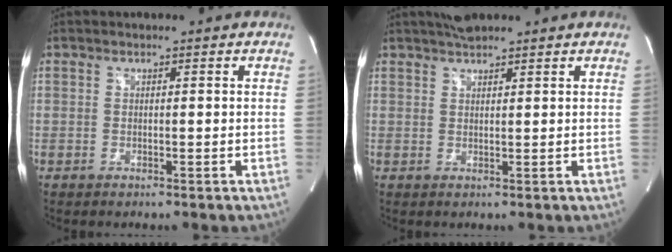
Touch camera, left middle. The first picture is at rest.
{"total": 3.3, "force": [2.9, 0.5, 1.5], "torque": [-0.030, 0.018, 0.053]}